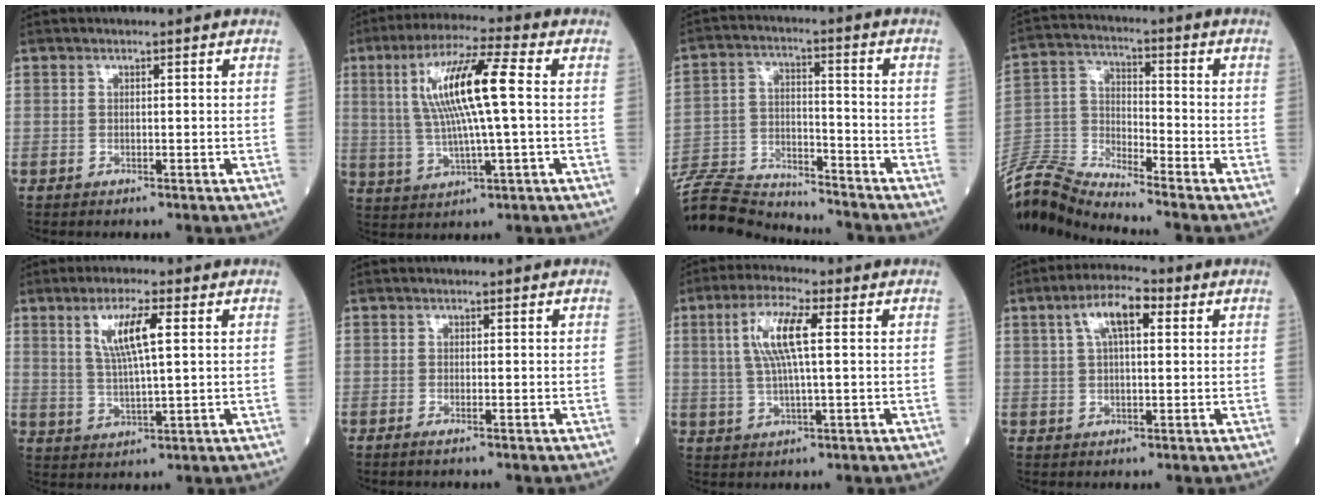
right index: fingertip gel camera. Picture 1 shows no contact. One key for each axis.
{"total": 12.7, "fx": 2.0, "fy": 0.8, "fz": 12.5, "tx": -0.245, "ty": 0.016, "tz": 0.037}
{"total": 16.8, "fx": -16.3, "fy": 1.7, "fz": 3.7, "tx": -0.078, "ty": 0.011, "tz": -0.270}
{"total": 10.4, "fx": -10.3, "fy": -1.4, "fz": 0.7, "tx": -0.029, "ty": 0.021, "tz": -0.204}
{"total": 7.3, "fx": 2.5, "fy": 0.8, "fz": 6.8, "tx": -0.134, "ty": 0.003, "tz": 0.048}
{"total": 0.9, "fx": -0.5, "fy": -0.1, "fz": 0.8, "tx": -0.016, "ty": -0.002, "tz": -0.010}
{"total": 8.0, "fx": 1.8, "fy": 1.1, "fz": 7.8, "tx": -0.163, "ty": 0.010, "tz": 0.036}
{"total": 7.0, "fx": 2.5, "fy": 2.3, "fz": 6.1, "tx": -0.114, "ty": 0.022, "tz": 0.042}